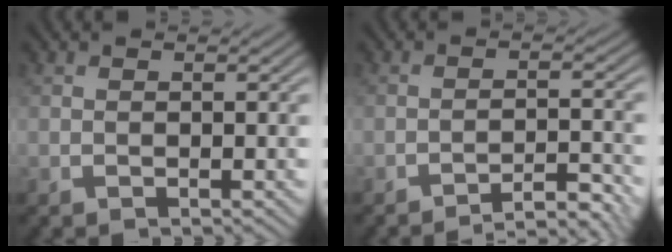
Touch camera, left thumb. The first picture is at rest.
{"total": 4.9, "force": [-4.2, 0.4, 2.4], "torque": [-0.033, 0.020, -0.068]}